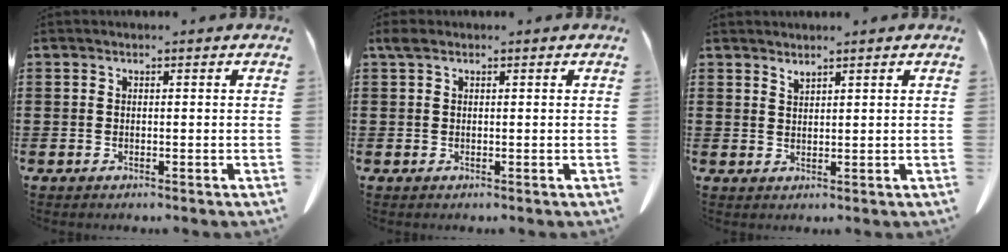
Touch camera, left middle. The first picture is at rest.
{"total": 1.3, "force": [0.6, 0.9, 0.7], "torque": [-0.019, 0.003, 0.013]}
{"total": 1.5, "force": [1.5, 0.0, 0.3], "torque": [-0.010, -0.003, 0.029]}